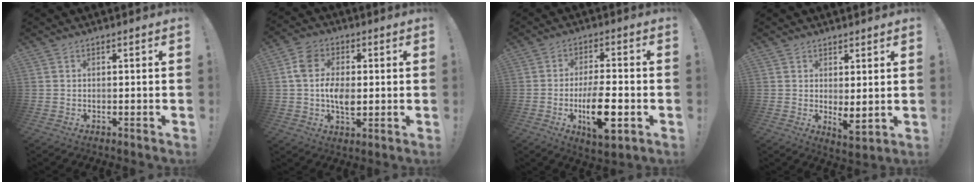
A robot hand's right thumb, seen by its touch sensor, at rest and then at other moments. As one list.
[{"total": 10.4, "force": [-0.5, 7.6, 7.1], "torque": [-0.135, 0.007, -0.007]}, {"total": 15.5, "force": [-3.9, 6.1, 13.7], "torque": [-0.232, 0.001, -0.058]}, {"total": 4.5, "force": [1.5, 1.3, 4.0], "torque": [-0.054, -0.019, 0.032]}]